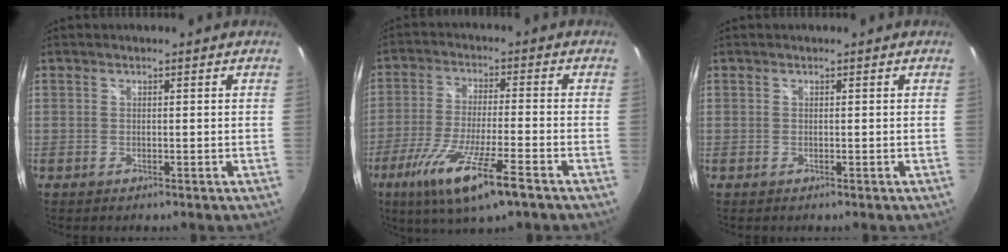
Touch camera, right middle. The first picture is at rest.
{"total": 14.2, "force": [-8.1, 1.7, 11.5], "torque": [-0.235, -0.041, -0.148]}
{"total": 0.0}